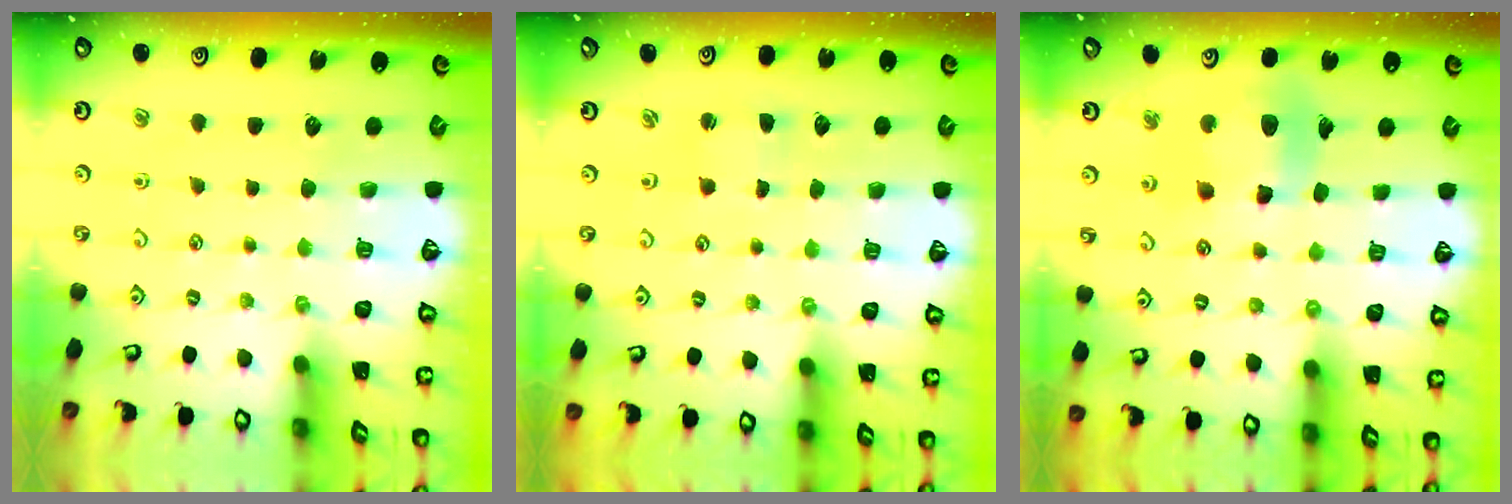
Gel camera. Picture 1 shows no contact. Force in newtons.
{"total": 1.9, "press": 1.8, "slide": 0.3}
{"total": 11.3, "press": 11.2, "slide": 1.6}